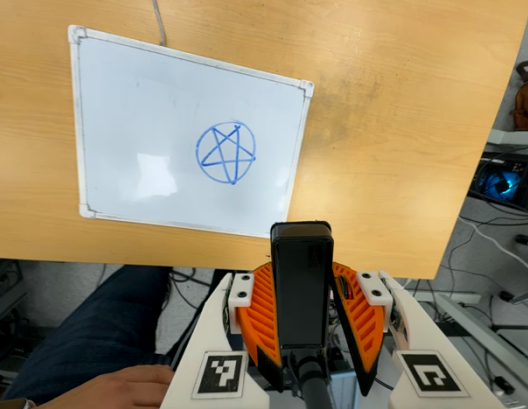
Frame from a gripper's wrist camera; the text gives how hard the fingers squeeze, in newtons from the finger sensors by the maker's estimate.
{"total": 5.0, "left": 4.7, "right": 5.3}